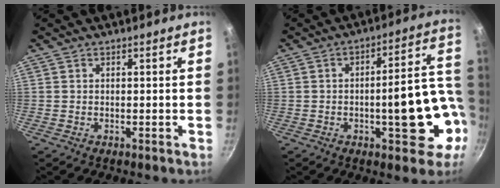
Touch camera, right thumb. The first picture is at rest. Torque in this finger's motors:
{"motor_torque": [2.12, 1.94, 1.59, -0.24, 0.32]}